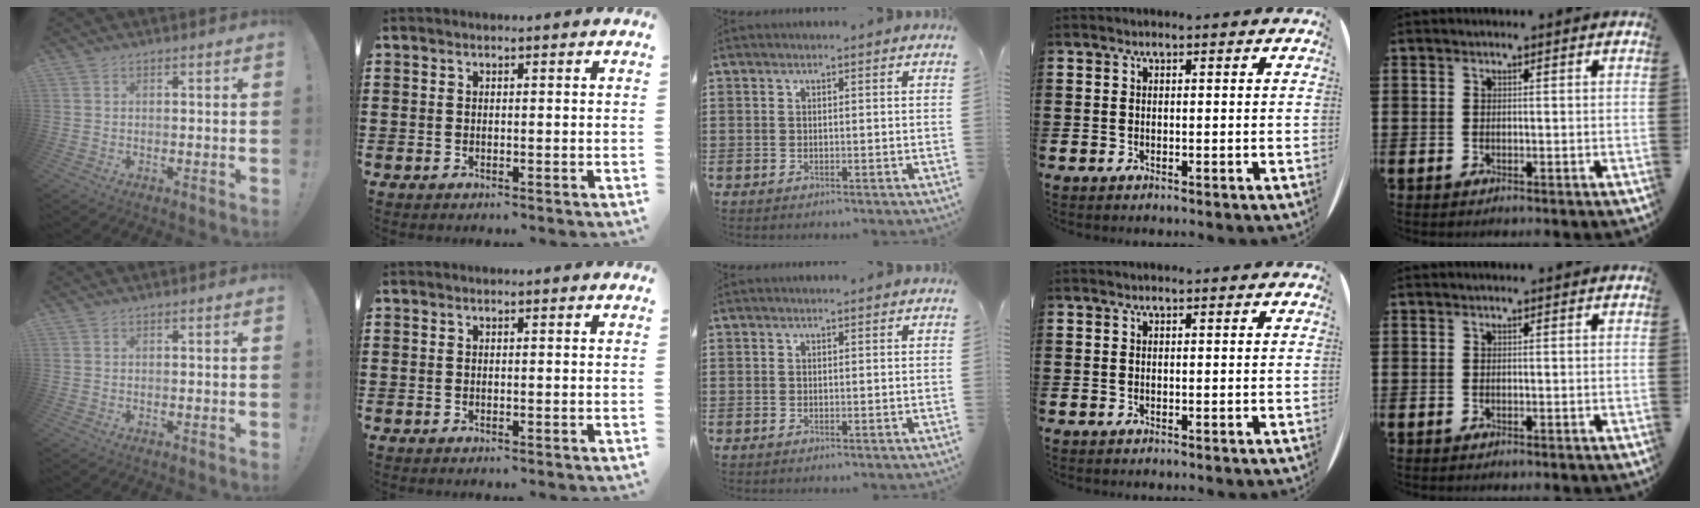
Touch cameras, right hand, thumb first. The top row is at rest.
{}